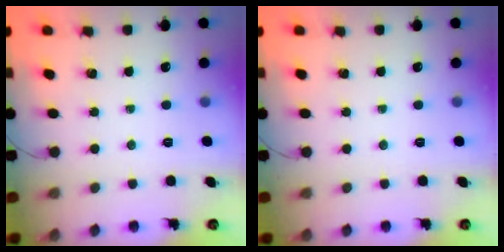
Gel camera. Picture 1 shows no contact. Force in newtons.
{"total": 0.0}